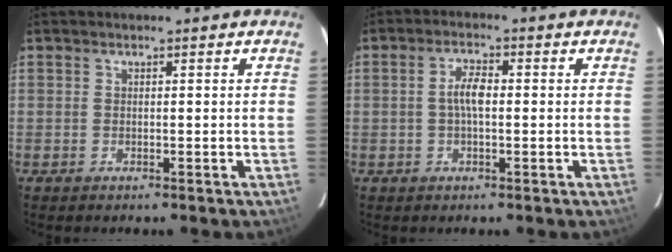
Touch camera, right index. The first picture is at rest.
{"total": 3.8, "force": [-0.1, 1.4, 3.5], "torque": [-0.070, 0.009, -0.002]}